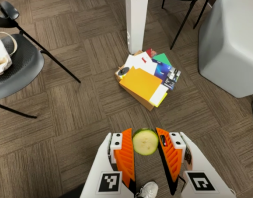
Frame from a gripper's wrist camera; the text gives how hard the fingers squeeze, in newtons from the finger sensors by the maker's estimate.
{"total": 9.4, "left": 9.6, "right": 9.2}